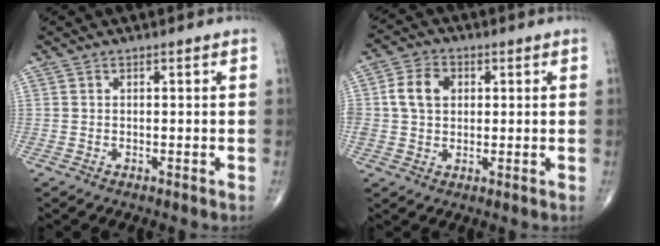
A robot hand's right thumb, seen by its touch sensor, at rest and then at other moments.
{"total": 7.5, "force": [1.3, 5.7, 4.7], "torque": [-0.077, 0.011, 0.018]}